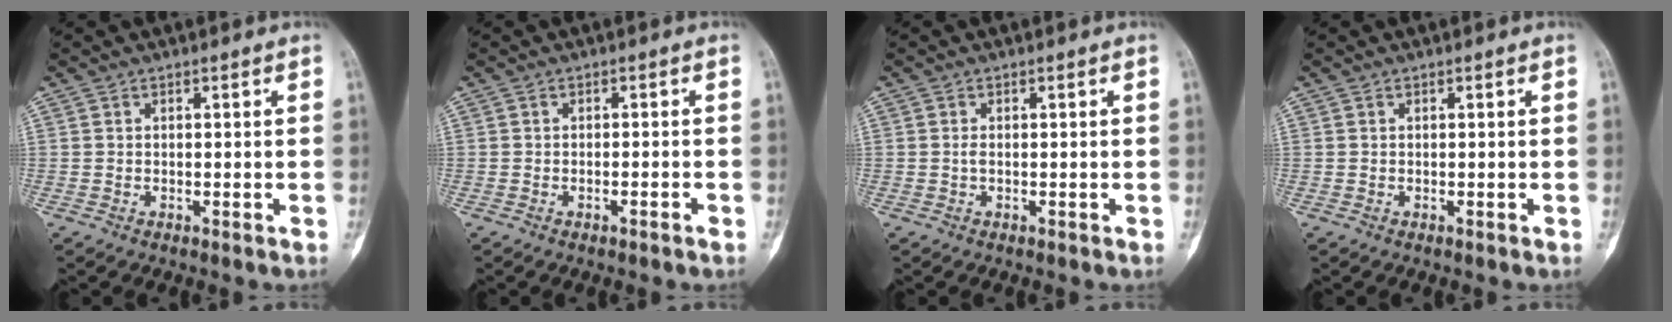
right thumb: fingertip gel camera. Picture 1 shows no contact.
{"total": 1.4, "force": [-0.9, 0.2, 1.0], "torque": [-0.019, 0.009, -0.012]}
{"total": 0.5, "force": [-0.1, 0.2, 0.5], "torque": [-0.011, -0.001, -0.003]}
{"total": 0.0}